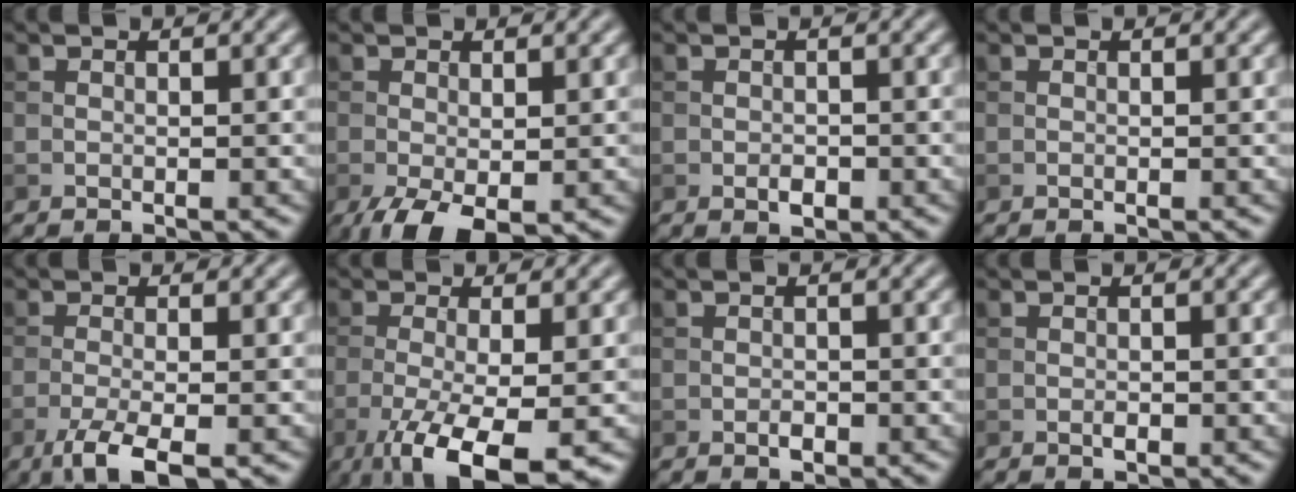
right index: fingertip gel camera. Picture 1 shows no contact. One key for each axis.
{"total": 4.6, "fx": -2.0, "fy": 2.0, "fz": 3.6, "tx": -0.074, "ty": -0.017, "tz": -0.031}
{"total": 1.3, "fx": -0.5, "fy": 0.8, "fz": 0.9, "tx": -0.014, "ty": -0.001, "tz": -0.010}
{"total": 0.0}
{"total": 4.1, "fx": -2.2, "fy": 1.0, "fz": 3.2, "tx": -0.065, "ty": -0.007, "tz": -0.049}
{"total": 8.3, "fx": -3.8, "fy": 2.4, "fz": 6.9, "tx": -0.134, "ty": -0.019, "tz": -0.063}
{"total": 0.9, "fx": -0.5, "fy": 0.5, "fz": 0.6, "tx": -0.008, "ty": 0.000, "tz": -0.008}
{"total": 0.8, "fx": -0.3, "fy": 0.4, "fz": 0.6, "tx": -0.008, "ty": 0.000, "tz": -0.005}